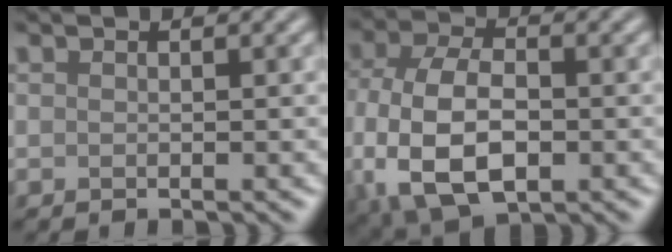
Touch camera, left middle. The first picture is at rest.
{"total": 10.2, "force": [-2.3, 6.1, 7.8], "torque": [-0.180, -0.020, -0.044]}